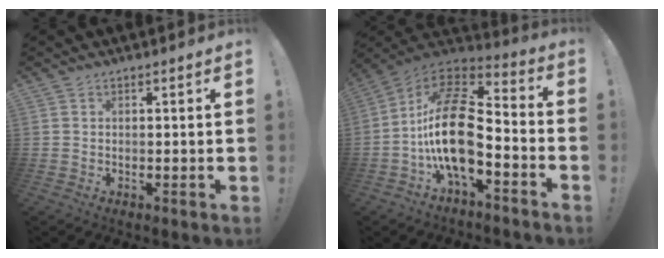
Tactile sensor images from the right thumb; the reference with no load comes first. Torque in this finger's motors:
{"motor_torque": [2.22, 2.79, 1.41, -1.35, 0.85]}